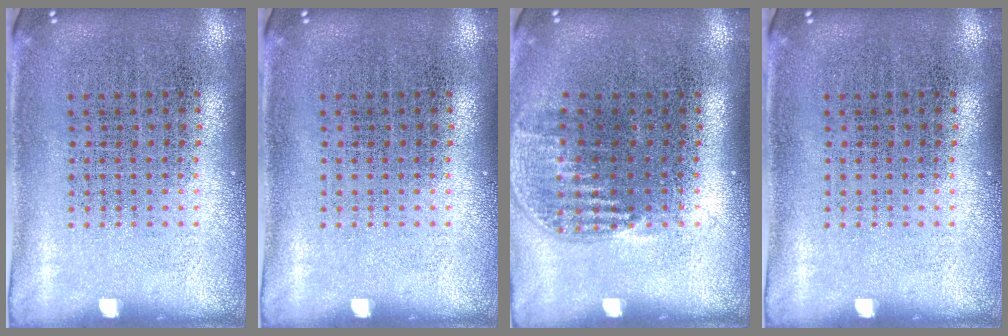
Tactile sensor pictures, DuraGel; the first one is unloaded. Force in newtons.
{"total": 0.0}
{"total": 1.1, "press": 0.9, "slide": 0.6}
{"total": 0.0}